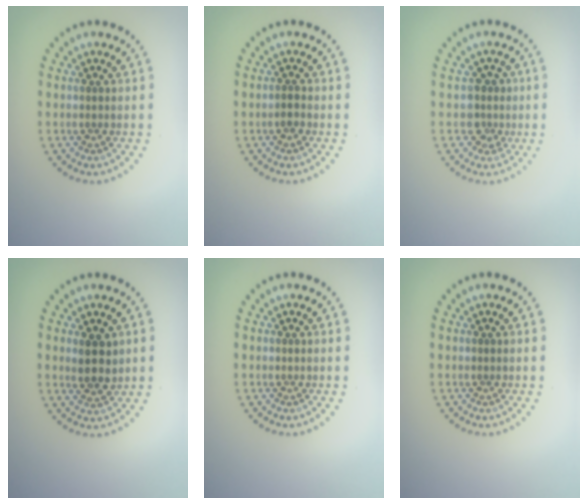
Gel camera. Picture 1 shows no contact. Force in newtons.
{"total": 1.0, "press": 0.9, "slide": 0.4}
{"total": 2.1, "press": 1.7, "slide": 1.3}
{"total": 2.7, "press": 2.5, "slide": 1.0}
{"total": 0.0}
{"total": 0.0}